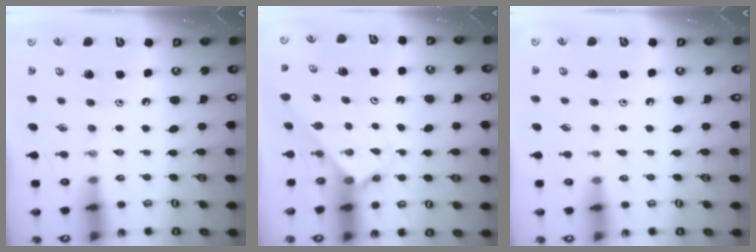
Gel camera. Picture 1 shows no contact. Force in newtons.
{"total": 2.3, "press": 2.3, "slide": 0.2}
{"total": 4.6, "press": 4.5, "slide": 0.5}